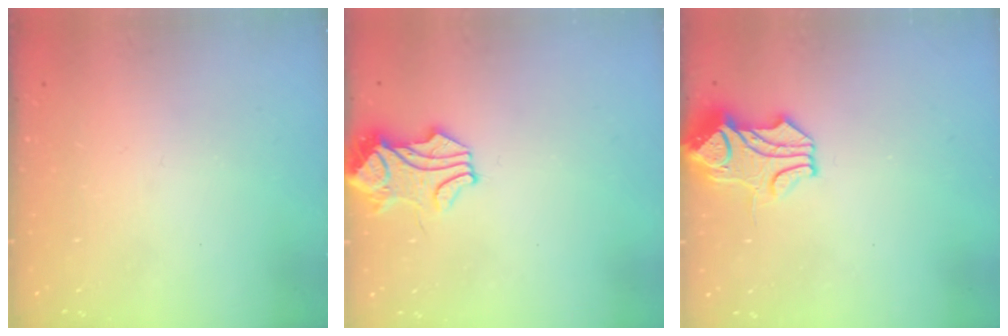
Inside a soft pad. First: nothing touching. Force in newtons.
{"total": 1.4, "press": 1.4, "slide": 0.3}
{"total": 1.5, "press": 0.8, "slide": 1.3}